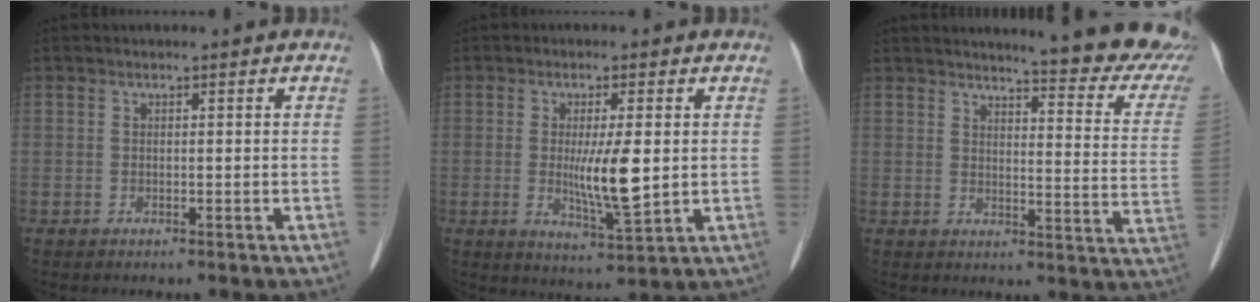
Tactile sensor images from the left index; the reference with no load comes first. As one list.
[{"total": 7.0, "force": [0.2, 1.1, 6.9], "torque": [-0.125, -0.016, 0.007]}, {"total": 18.0, "force": [16.2, 1.9, 7.7], "torque": [-0.083, -0.083, 0.170]}]